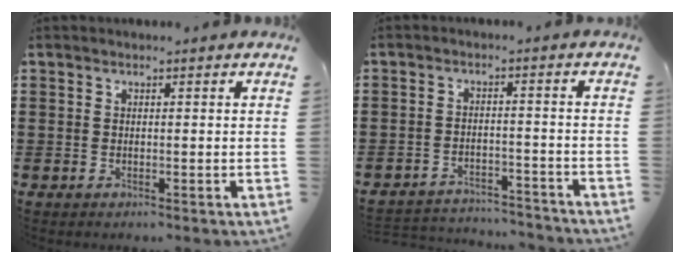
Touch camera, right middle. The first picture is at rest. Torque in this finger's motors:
{"motor_torque": [0.06, -0.01, -0.13, -0.17]}